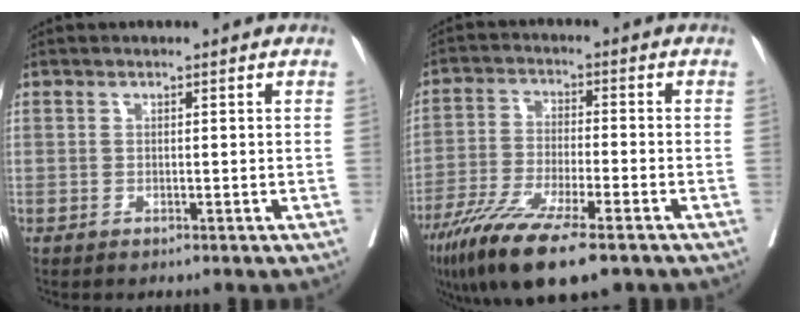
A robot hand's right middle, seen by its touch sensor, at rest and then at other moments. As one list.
[{"total": 14.1, "force": [-9.5, 2.1, 10.3], "torque": [-0.195, -0.042, -0.162]}]